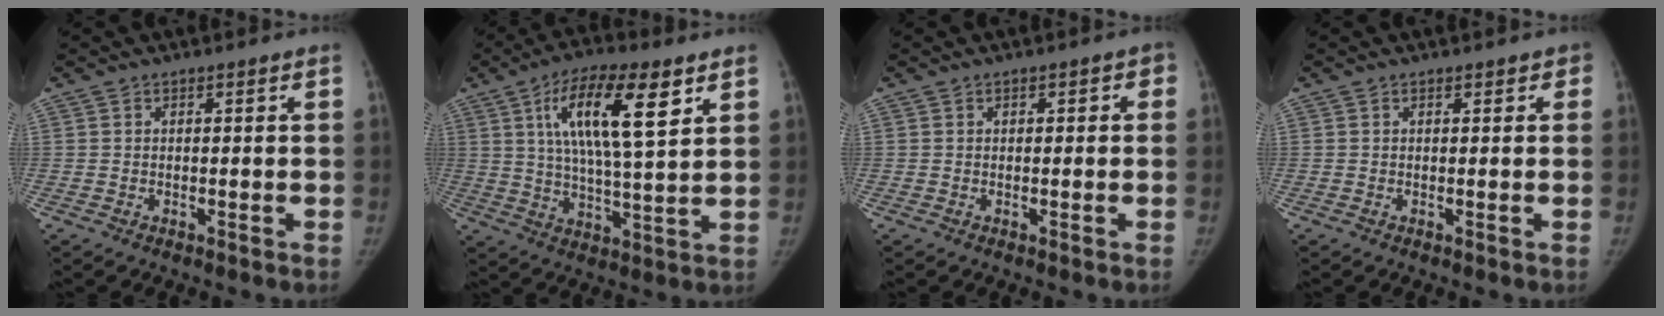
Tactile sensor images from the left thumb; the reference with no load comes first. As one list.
[{"total": 16.8, "force": [6.9, 5.0, 14.5], "torque": [-0.243, -0.019, 0.116]}, {"total": 1.8, "force": [0.5, 1.2, 1.3], "torque": [0.001, 0.003, 0.002]}, {"total": 1.4, "force": [0.9, 0.9, 0.7], "torque": [0.009, -0.001, 0.006]}]